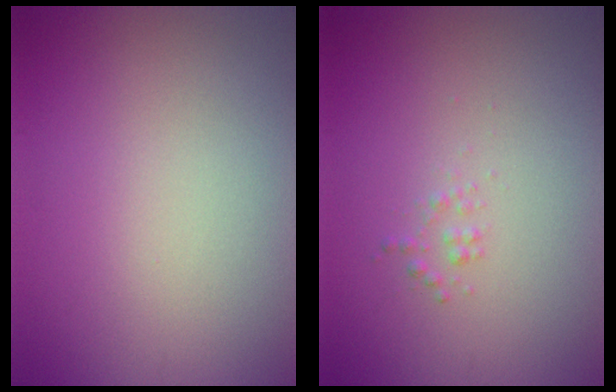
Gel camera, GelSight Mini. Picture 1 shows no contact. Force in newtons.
{"total": 0.7, "press": 0.7, "slide": 0.0}